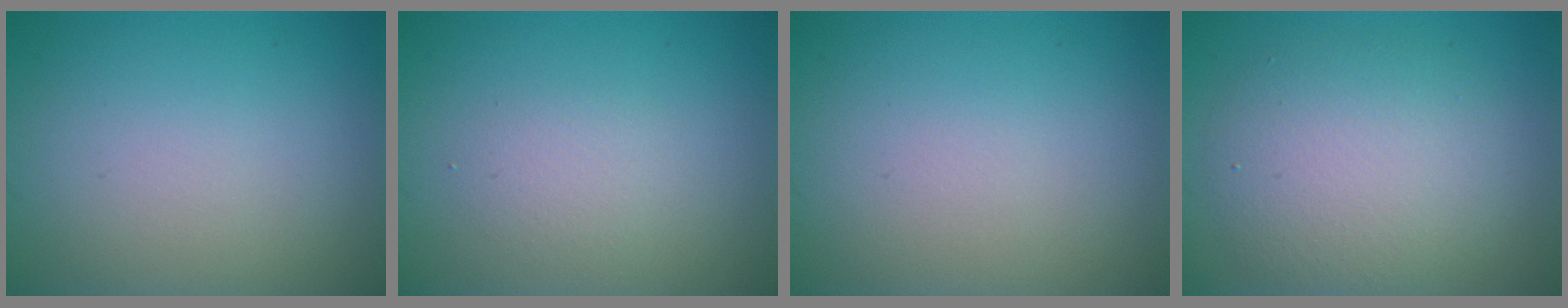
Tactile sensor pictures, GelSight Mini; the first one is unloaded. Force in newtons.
{"total": 1.6, "press": 1.6, "slide": 0.1}
{"total": 0.0}
{"total": 5.8, "press": 5.8, "slide": 0.3}